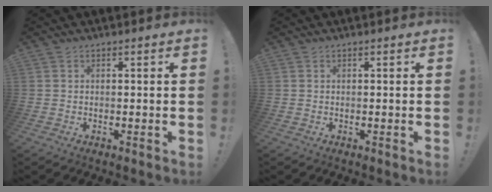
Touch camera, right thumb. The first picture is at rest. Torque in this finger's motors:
{"motor_torque": [-0.01, 0.01, 0.01, -0.01, 0.01]}